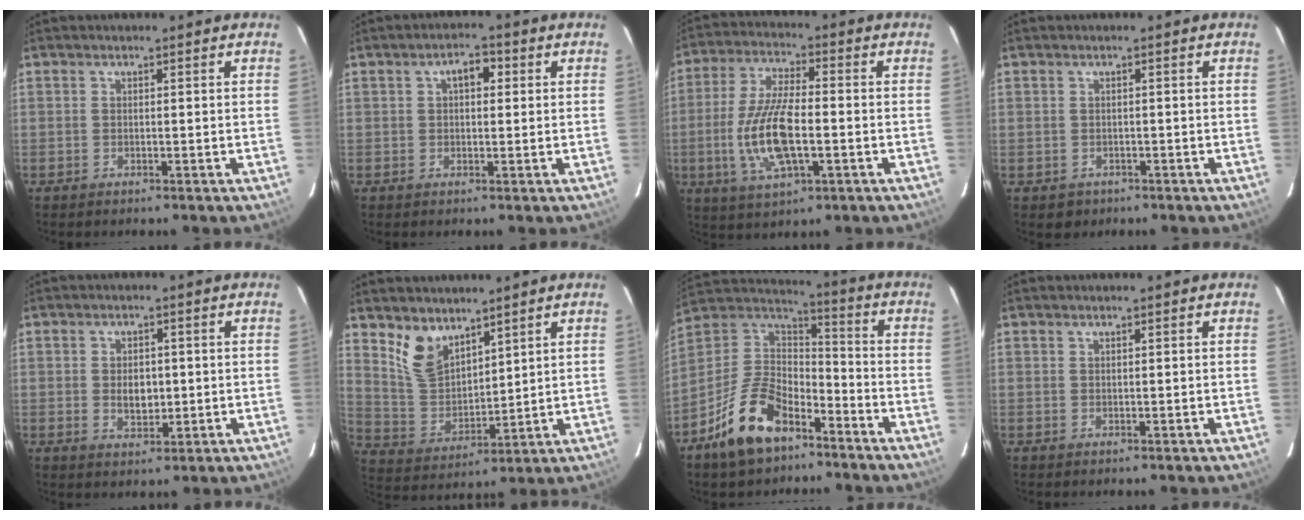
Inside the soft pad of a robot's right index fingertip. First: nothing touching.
{"total": 3.7, "force": [1.0, 2.1, 2.8], "torque": [-0.042, 0.015, 0.017]}
{"total": 13.4, "force": [-2.7, 4.7, 12.2], "torque": [-0.255, -0.005, -0.051]}
{"total": 2.4, "force": [-0.7, 2.3, 0.3], "torque": [-0.006, 0.001, -0.005]}
{"total": 4.3, "force": [-0.1, 2.9, 3.2], "torque": [-0.054, -0.001, 0.002]}
{"total": 9.1, "force": [6.5, 4.9, 4.1], "torque": [-0.080, 0.001, 0.141]}
{"total": 16.5, "force": [-10.1, 8.7, 9.6], "torque": [-0.207, 0.022, -0.179]}
{"total": 0.0}